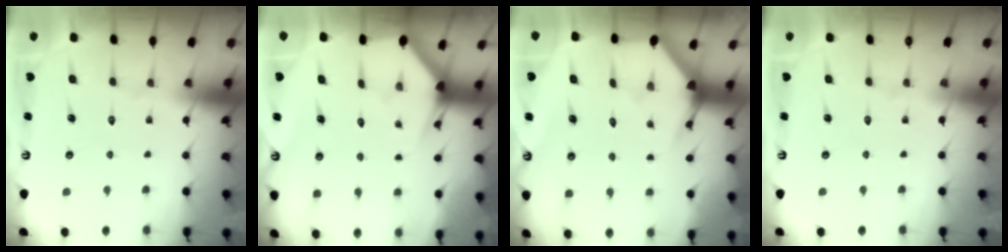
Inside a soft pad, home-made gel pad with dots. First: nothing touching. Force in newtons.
{"total": 3.1, "press": 3.1, "slide": 0.1}
{"total": 3.5, "press": 3.4, "slide": 0.2}
{"total": 0.0}